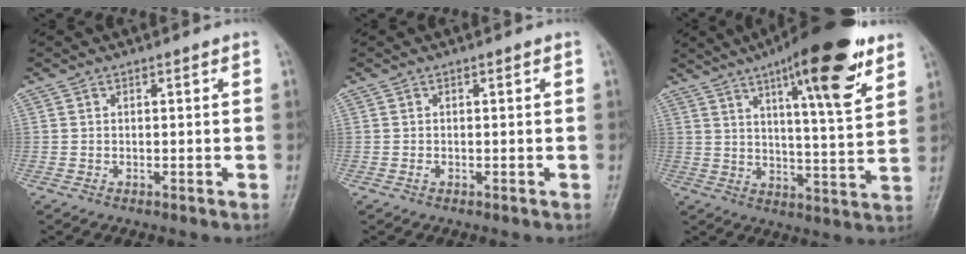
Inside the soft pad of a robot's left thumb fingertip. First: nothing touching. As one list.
[{"total": 0.8, "force": [0.0, 0.4, 0.7], "torque": [-0.005, 0.004, 0.002]}, {"total": 19.4, "force": [11.3, 4.1, 15.2], "torque": [-0.202, -0.047, 0.168]}]